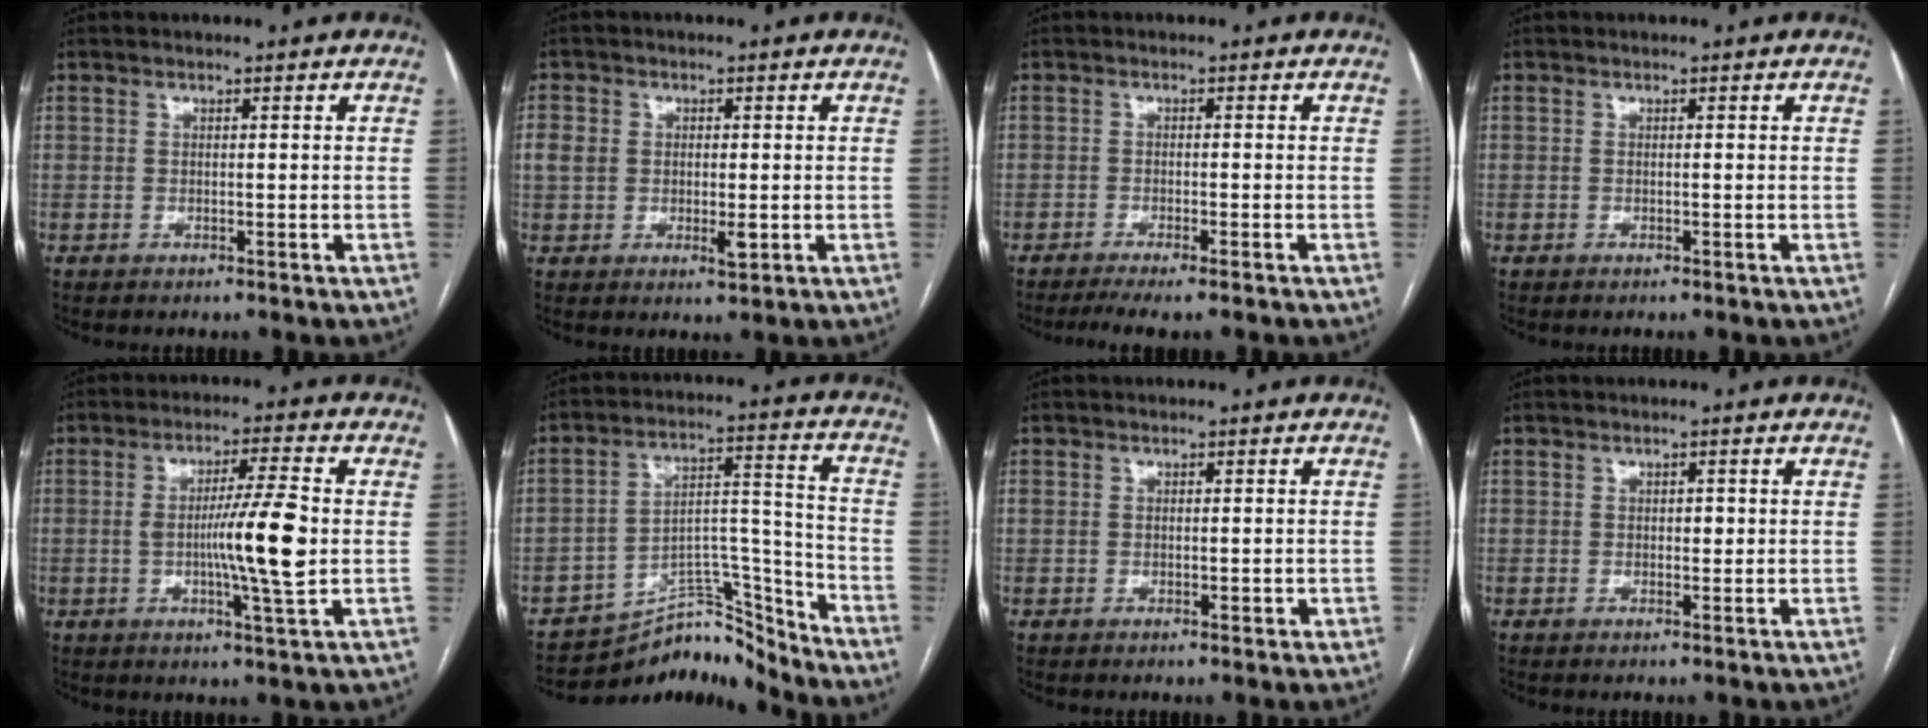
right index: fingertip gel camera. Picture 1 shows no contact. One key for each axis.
{"total": 4.8, "fx": -0.3, "fy": 3.0, "fz": 3.8, "tx": -0.066, "ty": 0.003, "tz": -0.001}
{"total": 5.6, "fx": -4.4, "fy": 0.0, "fz": 3.3, "tx": -0.046, "ty": -0.008, "tz": -0.069}
{"total": 0.0}
{"total": 9.9, "fx": -0.6, "fy": -0.2, "fz": 9.9, "tx": -0.169, "ty": -0.005, "tz": -0.015}
{"total": 11.2, "fx": -10.9, "fy": 2.6, "fz": 0.7, "tx": 0.007, "ty": 0.069, "tz": -0.182}
{"total": 1.7, "fx": -0.2, "fy": 1.2, "fz": 1.3, "tx": -0.023, "ty": 0.009, "tz": 0.004}
{"total": 1.1, "fx": 0.1, "fy": 0.7, "fz": 0.8, "tx": -0.008, "ty": 0.001, "tz": 0.000}